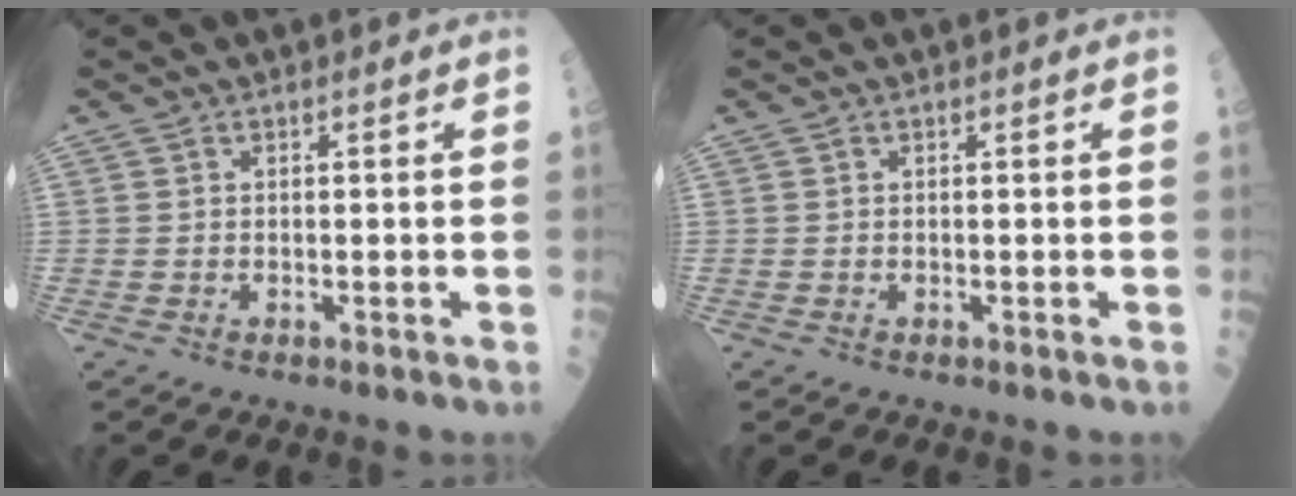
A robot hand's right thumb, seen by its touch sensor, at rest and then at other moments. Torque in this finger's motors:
{"motor_torque": [0.00, 0.00, -0.06, -0.04, 0.00]}